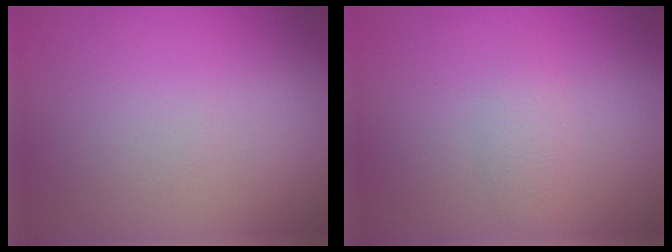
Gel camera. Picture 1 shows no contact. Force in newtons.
{"total": 1.6, "press": 1.6, "slide": 0.1}